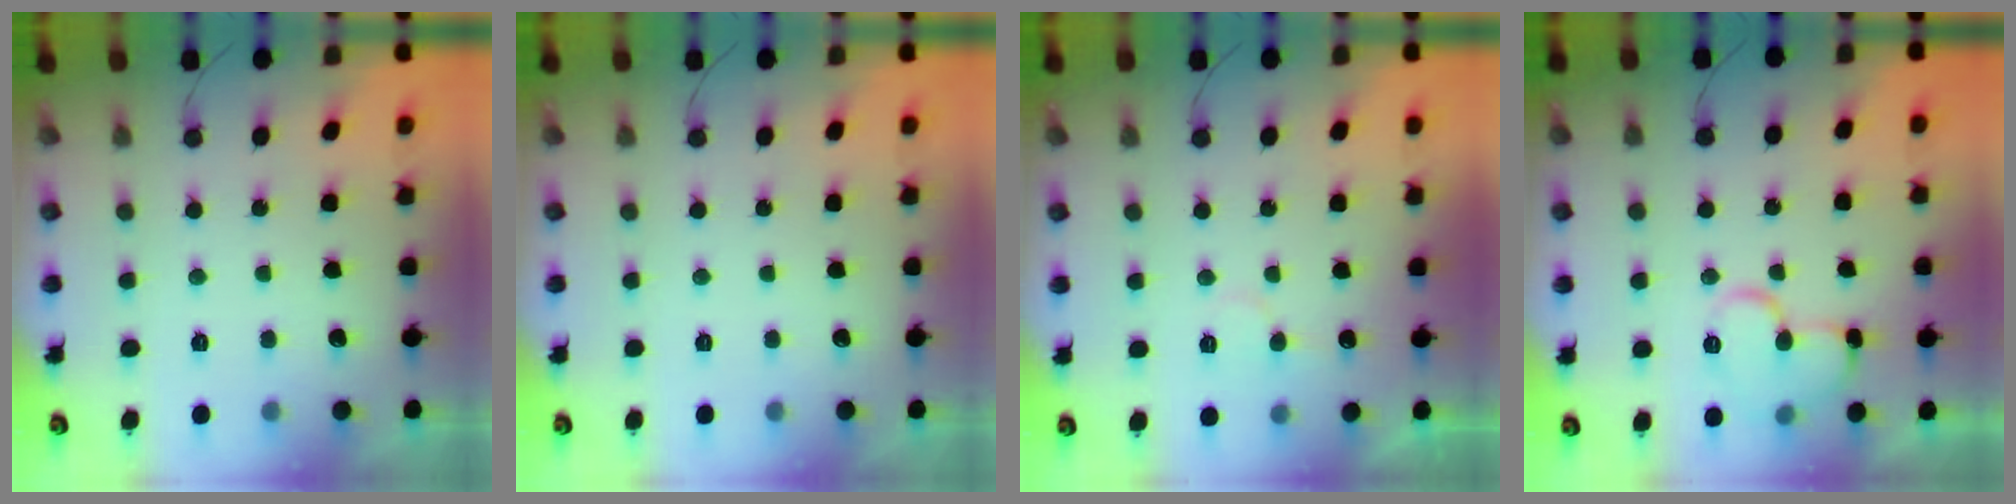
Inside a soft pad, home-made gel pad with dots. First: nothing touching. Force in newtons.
{"total": 0.0}
{"total": 6.0, "press": 6.0, "slide": 0.4}
{"total": 11.3, "press": 11.2, "slide": 1.3}